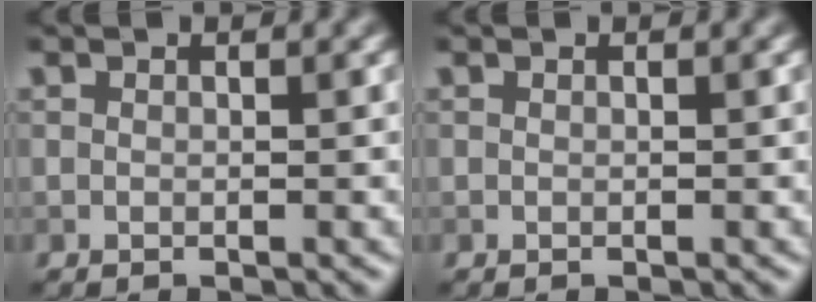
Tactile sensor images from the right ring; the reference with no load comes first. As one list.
[{"total": 0.0}]